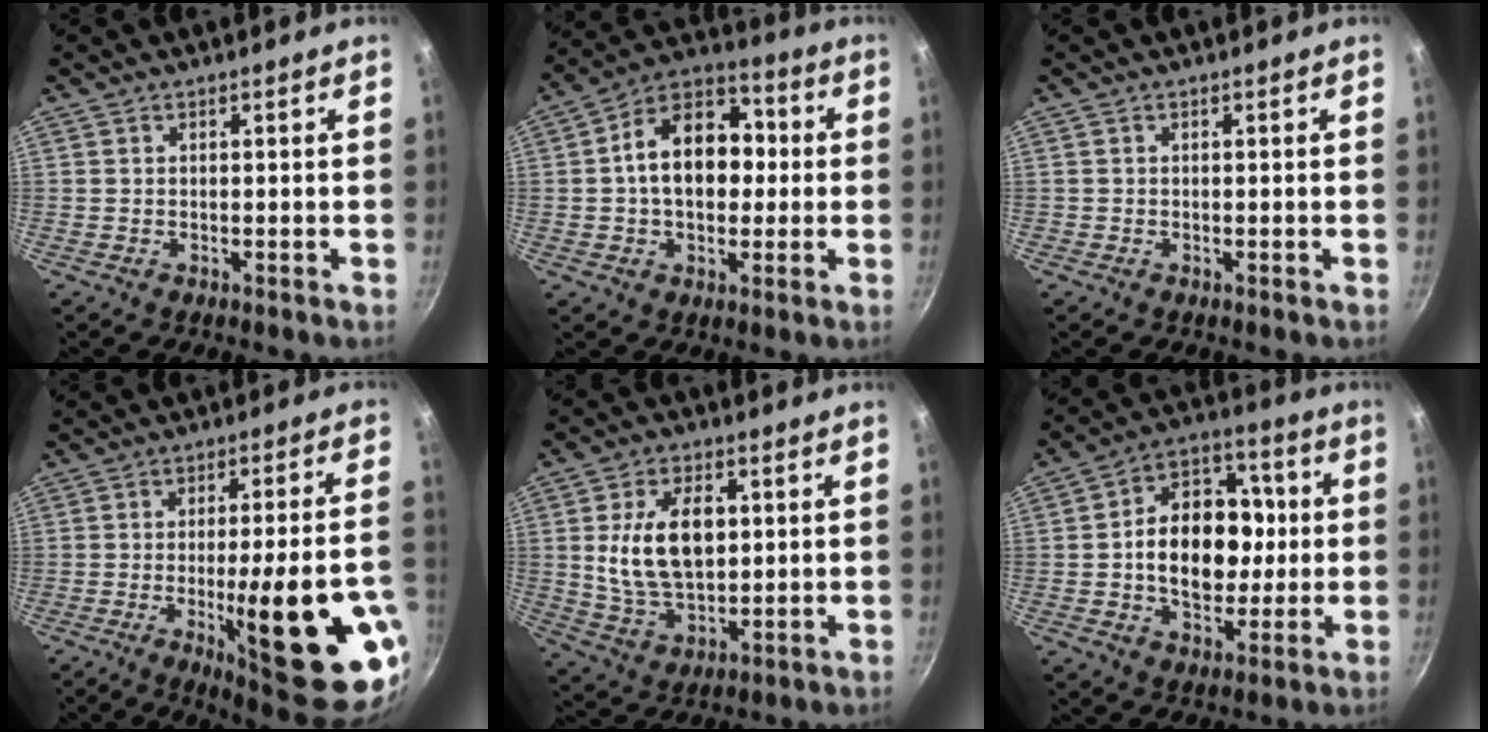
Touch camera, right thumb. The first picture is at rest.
{"total": 15.8, "force": [0.7, 11.0, 11.3], "torque": [-0.136, 0.033, -0.007]}
{"total": 0.0}
{"total": 23.9, "force": [-7.2, 5.3, 22.1], "torque": [-0.278, 0.013, -0.088]}
{"total": 14.2, "force": [2.0, 8.6, 11.1], "torque": [-0.173, -0.006, 0.040]}
{"total": 17.8, "force": [-0.3, 12.9, 12.2], "torque": [-0.143, 0.031, -0.012]}